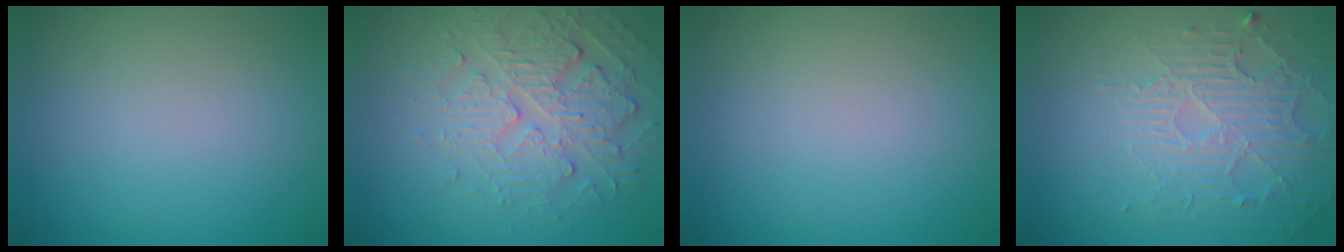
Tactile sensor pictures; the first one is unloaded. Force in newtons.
{"total": 4.4, "press": 3.9, "slide": 2.1}
{"total": 0.0}
{"total": 5.8, "press": 3.4, "slide": 4.7}